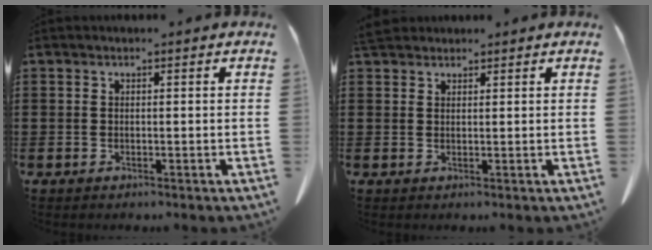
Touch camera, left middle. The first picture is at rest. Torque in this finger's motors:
{"motor_torque": [0.18, 0.05, 0.08, 0.05]}